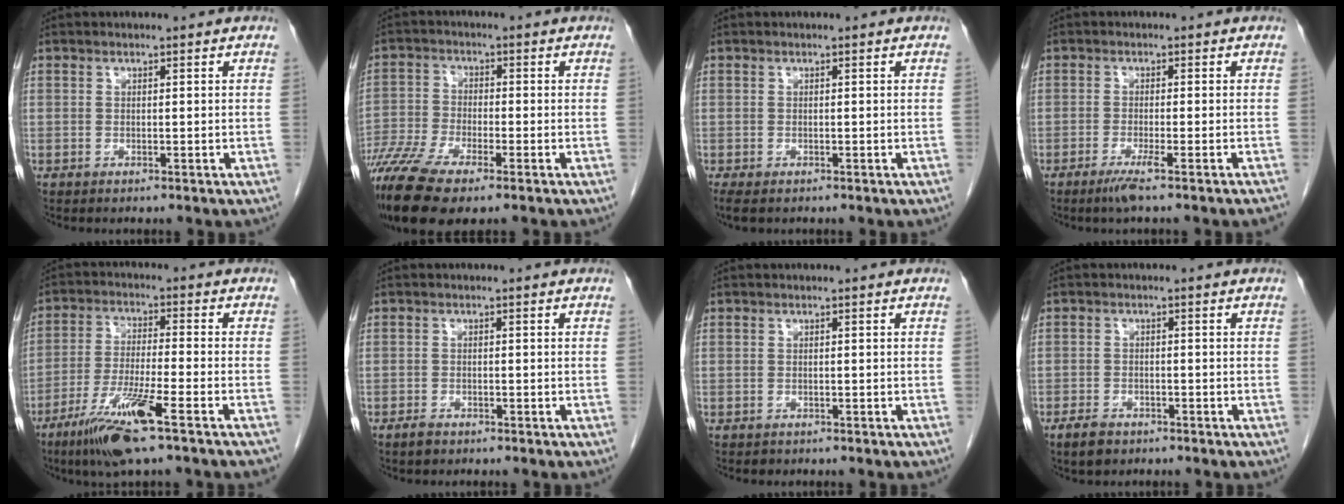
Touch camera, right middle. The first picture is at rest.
{"total": 11.3, "force": [-7.4, 2.2, 8.3], "torque": [-0.169, -0.021, -0.138]}
{"total": 3.4, "force": [-2.4, 1.5, 1.8], "torque": [-0.031, -0.010, -0.035]}
{"total": 4.5, "force": [-3.2, -0.6, 3.1], "torque": [-0.045, -0.009, -0.052]}
{"total": 11.8, "force": [-7.1, 0.2, 9.4], "torque": [-0.184, -0.028, -0.126]}
{"total": 1.3, "force": [-1.0, 0.6, 0.6], "torque": [-0.015, 0.001, -0.014]}
{"total": 0.0}
{"total": 3.0, "force": [-2.1, 1.6, 1.4], "torque": [-0.029, 0.001, -0.030]}